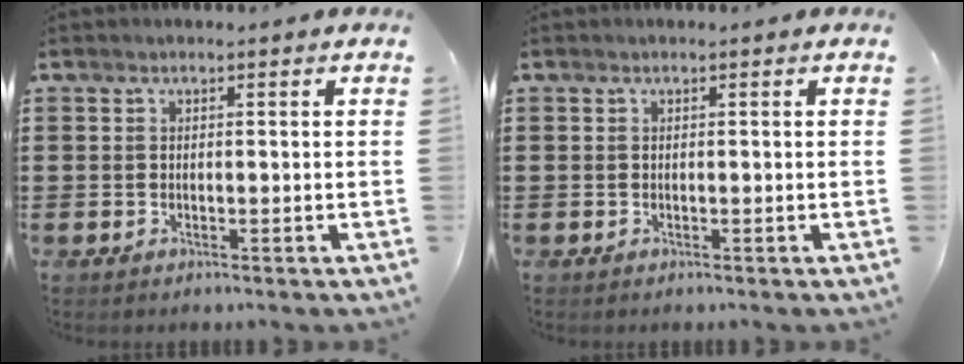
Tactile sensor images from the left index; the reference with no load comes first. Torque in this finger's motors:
{"motor_torque": [-0.02, 0.01, 0.00, -0.01]}